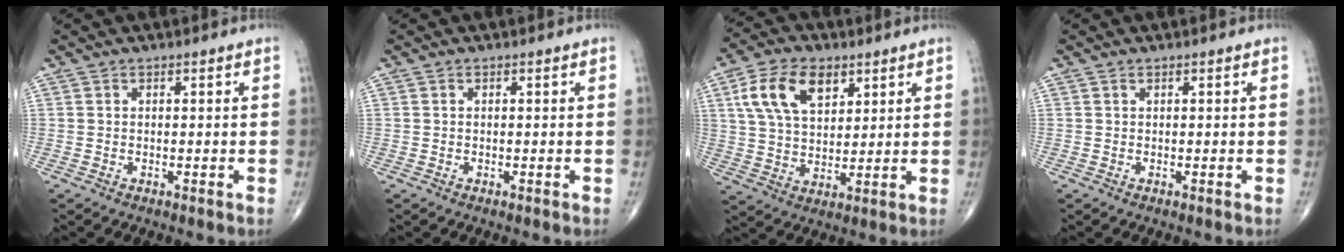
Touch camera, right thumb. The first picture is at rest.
{"total": 0.0}
{"total": 12.5, "force": [5.3, 7.4, 8.5], "torque": [-0.144, -0.010, 0.100]}
{"total": 0.0}